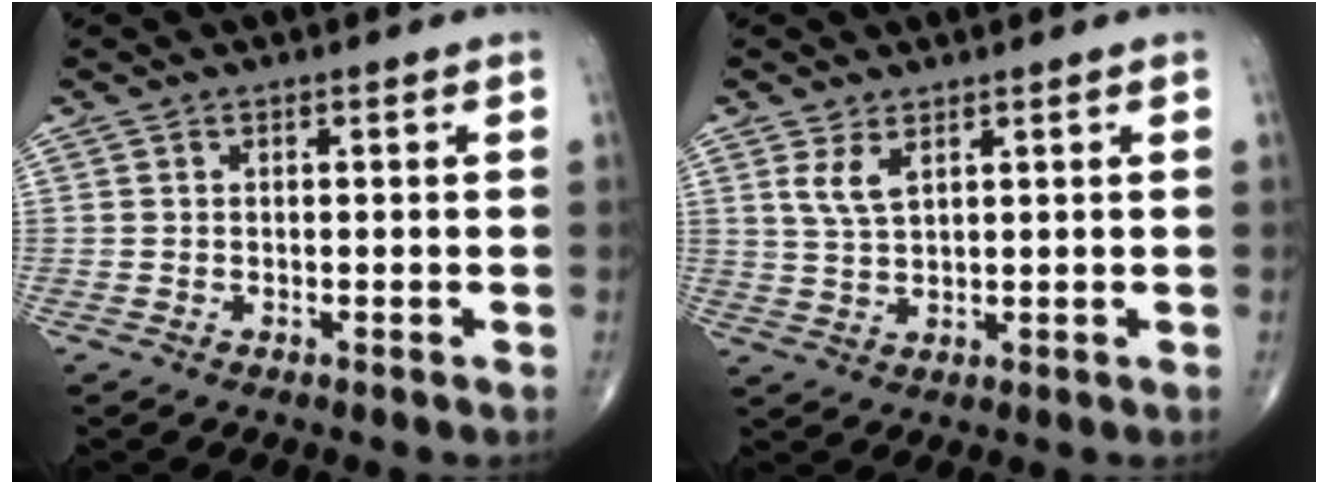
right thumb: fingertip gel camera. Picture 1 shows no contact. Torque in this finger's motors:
{"motor_torque": [0.05, 0.05, 0.43, 0.53, 0.03]}